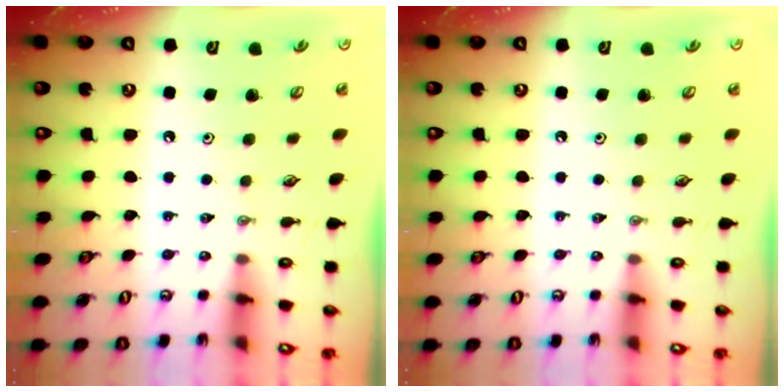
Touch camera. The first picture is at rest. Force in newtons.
{"total": 0.0}